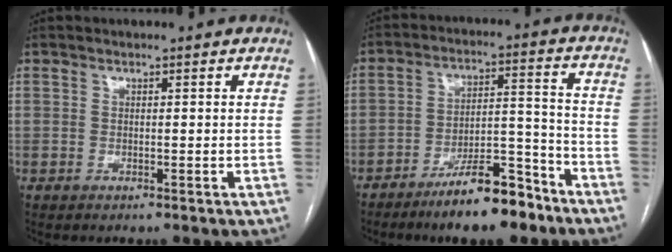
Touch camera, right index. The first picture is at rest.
{"total": 11.8, "force": [-8.9, 3.0, 7.2], "torque": [-0.107, 0.024, -0.148]}